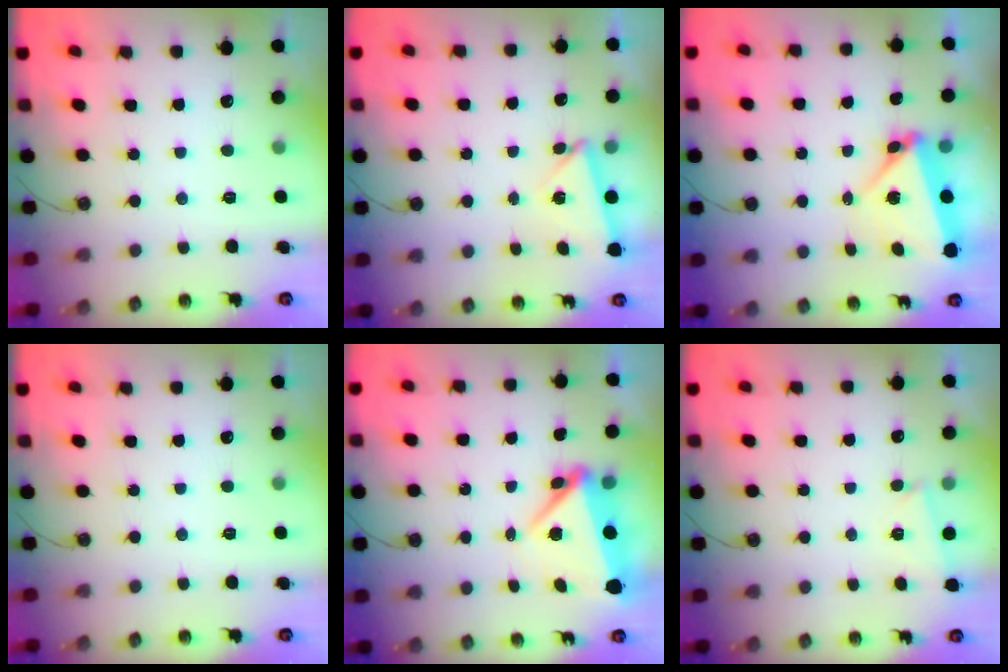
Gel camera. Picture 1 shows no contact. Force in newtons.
{"total": 3.4, "press": 3.2, "slide": 0.9}
{"total": 6.7, "press": 6.6, "slide": 0.9}
{"total": 0.0}
{"total": 6.4, "press": 6.3, "slide": 1.2}
{"total": 1.9, "press": 1.7, "slide": 0.7}